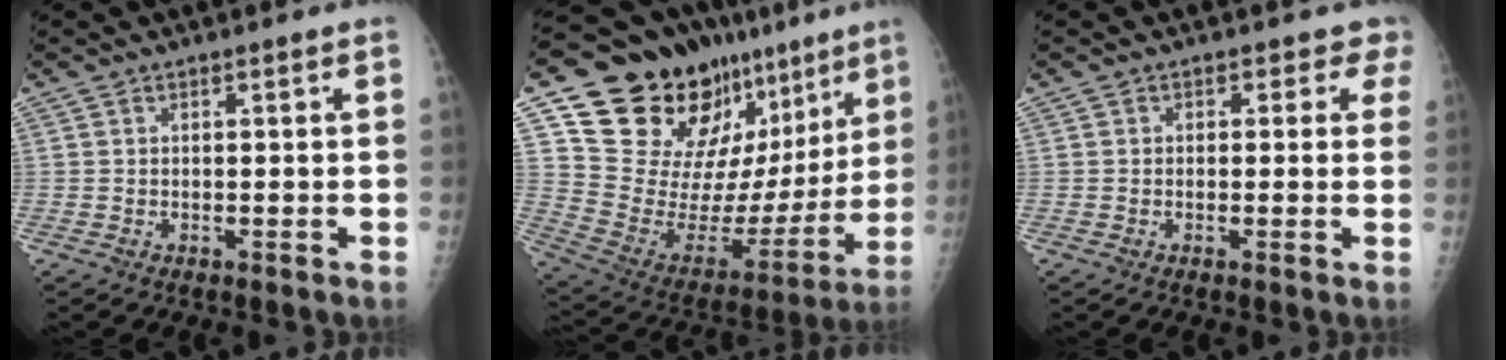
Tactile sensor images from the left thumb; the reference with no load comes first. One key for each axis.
{"total": 28.9, "fx": 16.9, "fy": 15.5, "fz": 17.5, "tx": -0.227, "ty": -0.041, "tz": 0.281}
{"total": 2.8, "fx": 1.6, "fy": 2.3, "fz": -0.2, "tx": 0.041, "ty": -0.005, "tz": -0.002}